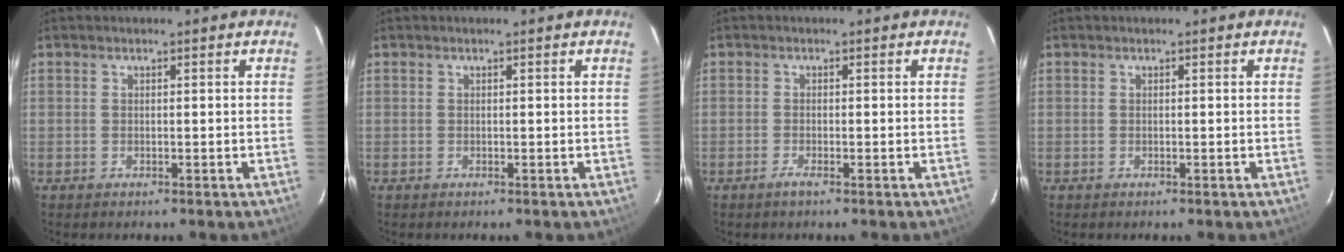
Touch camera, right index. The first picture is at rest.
{"total": 0.0}
{"total": 1.4, "force": [-0.8, 0.0, 1.1], "torque": [-0.023, -0.003, -0.017]}
{"total": 0.0}